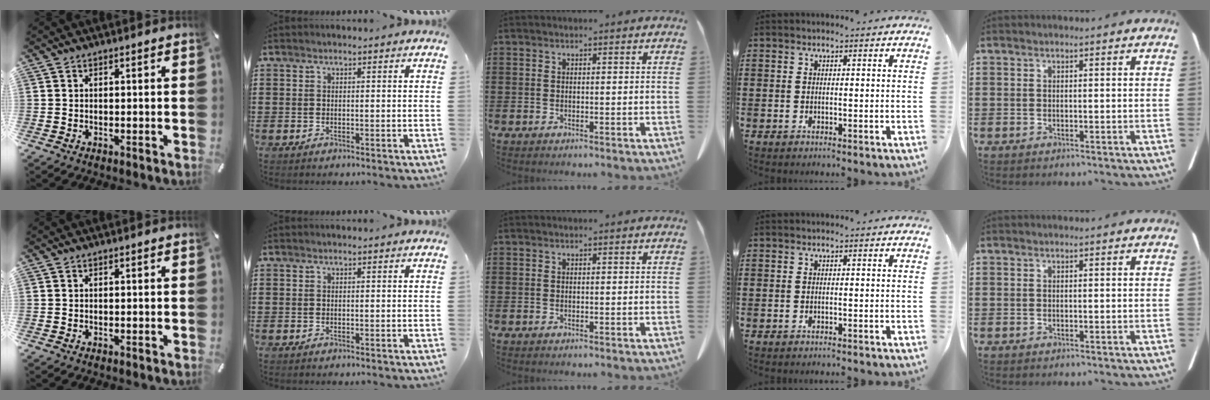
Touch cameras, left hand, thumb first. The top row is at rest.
{"ring": {"total": 0.6, "force": [-0.6, 0.0, 0.1], "torque": [-0.005, -0.003, -0.011]}}